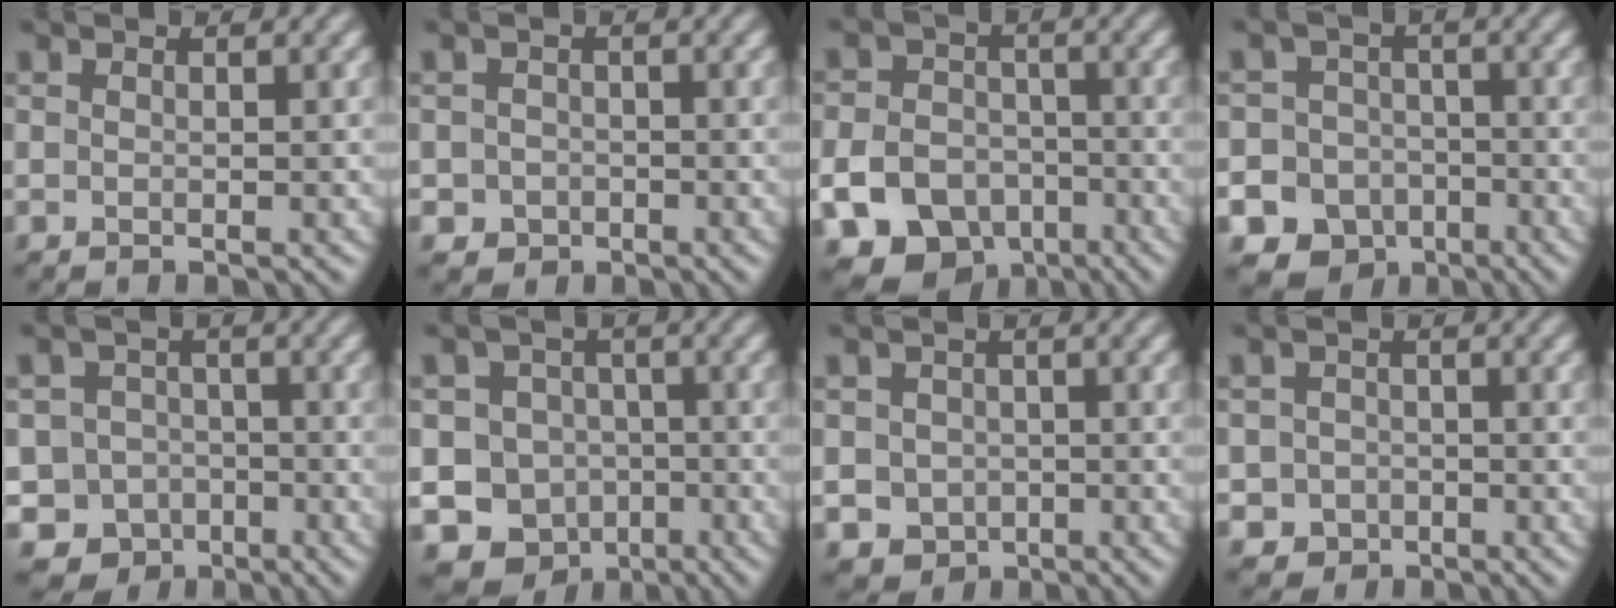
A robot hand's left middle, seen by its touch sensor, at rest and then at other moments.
{"total": 1.9, "force": [-1.0, 1.6, 0.0], "torque": [0.014, 0.001, -0.015]}
{"total": 12.6, "force": [-7.2, 9.4, 4.3], "torque": [-0.076, -0.051, -0.137]}
{"total": 12.7, "force": [-8.0, 9.7, 1.7], "torque": [-0.031, -0.050, -0.137]}
{"total": 8.4, "force": [-5.5, 6.2, 1.4], "torque": [-0.005, -0.012, -0.099]}
{"total": 11.2, "force": [-6.1, 8.9, 2.8], "torque": [-0.041, -0.024, -0.108]}
{"total": 3.5, "force": [-1.5, 3.0, 0.8], "torque": [-0.012, -0.006, -0.024]}
{"total": 2.8, "force": [-1.6, 2.3, 0.2], "torque": [0.015, 0.003, -0.026]}